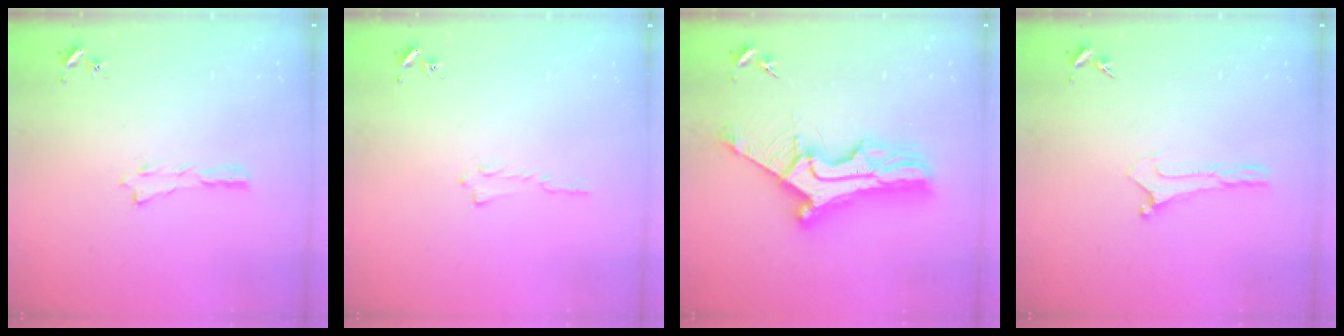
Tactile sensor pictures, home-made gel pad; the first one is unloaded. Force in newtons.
{"total": 0.0}
{"total": 12.7, "press": 12.6, "slide": 1.1}
{"total": 0.0}